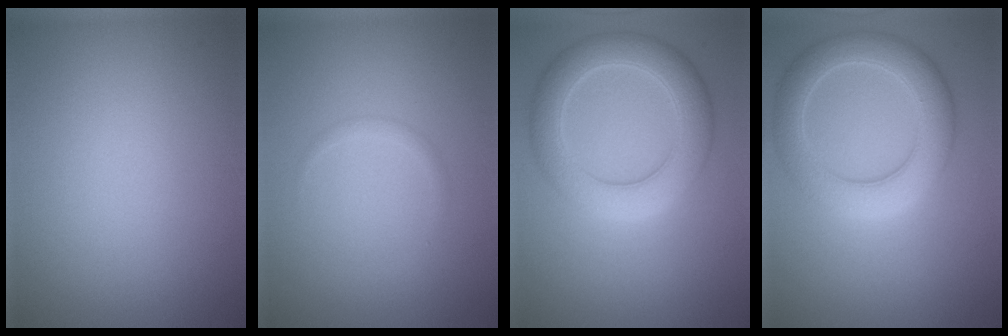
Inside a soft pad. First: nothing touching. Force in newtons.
{"total": 0.8, "press": 0.8, "slide": 0.1}
{"total": 5.7, "press": 5.7, "slide": 0.1}
{"total": 5.5, "press": 5.5, "slide": 0.3}